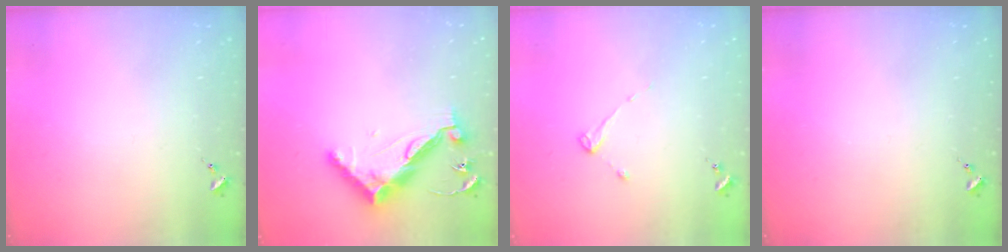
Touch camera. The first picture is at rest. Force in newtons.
{"total": 12.7, "press": 12.7, "slide": 0.5}
{"total": 2.6, "press": 2.5, "slide": 0.4}
{"total": 0.0}